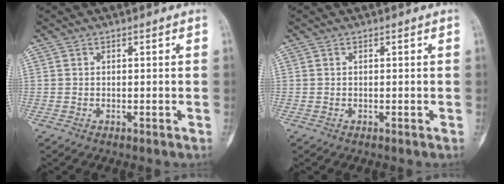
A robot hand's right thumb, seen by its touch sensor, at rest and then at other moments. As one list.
[{"total": 0.0}]